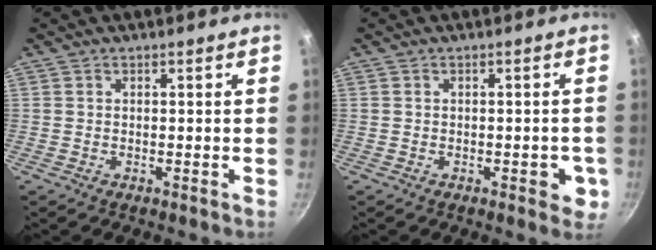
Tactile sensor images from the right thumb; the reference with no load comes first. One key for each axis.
{"total": 4.0, "fx": -1.2, "fy": 2.0, "fz": 3.3, "tx": -0.023, "ty": 0.004, "tz": -0.017}